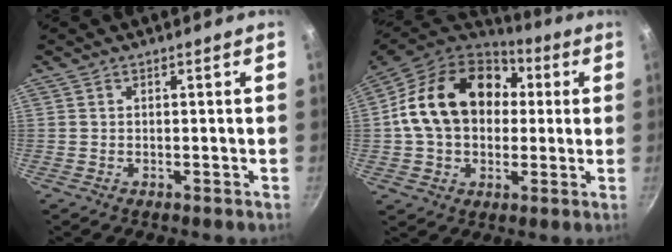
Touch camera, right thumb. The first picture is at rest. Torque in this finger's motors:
{"motor_torque": [0.83, 4.18, 1.05, -0.81, 0.19]}